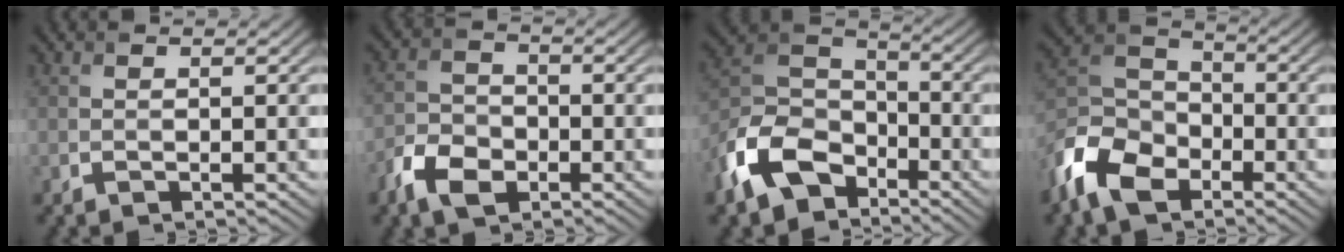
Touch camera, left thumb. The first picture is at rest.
{"total": 5.6, "force": [-3.2, 3.5, 3.0], "torque": [-0.067, -0.004, -0.074]}
{"total": 11.5, "force": [-6.8, 7.0, 6.2], "torque": [-0.143, -0.012, -0.156]}
{"total": 10.3, "force": [-6.3, 6.2, 5.4], "torque": [-0.134, -0.018, -0.148]}